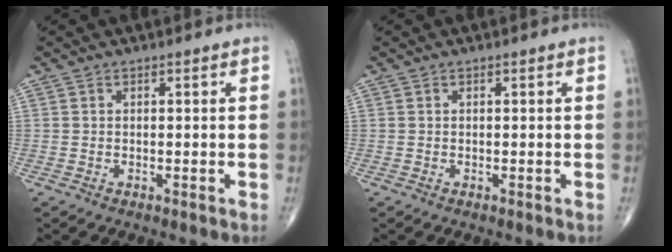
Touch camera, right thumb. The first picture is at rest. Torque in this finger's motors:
{"motor_torque": [0.00, 0.00, -0.07, 0.06, 0.00]}